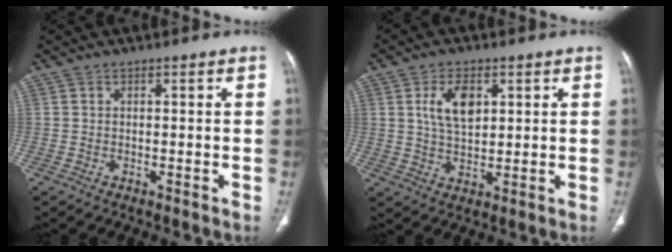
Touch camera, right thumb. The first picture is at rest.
{"total": 7.2, "force": [2.4, 3.9, 5.6], "torque": [-0.096, -0.010, 0.050]}